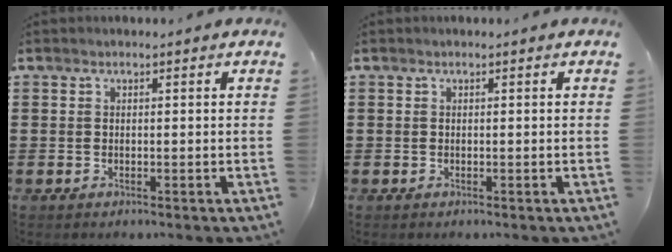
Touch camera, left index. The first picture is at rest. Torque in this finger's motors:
{"motor_torque": [0.00, 0.00, 0.00, 0.01]}